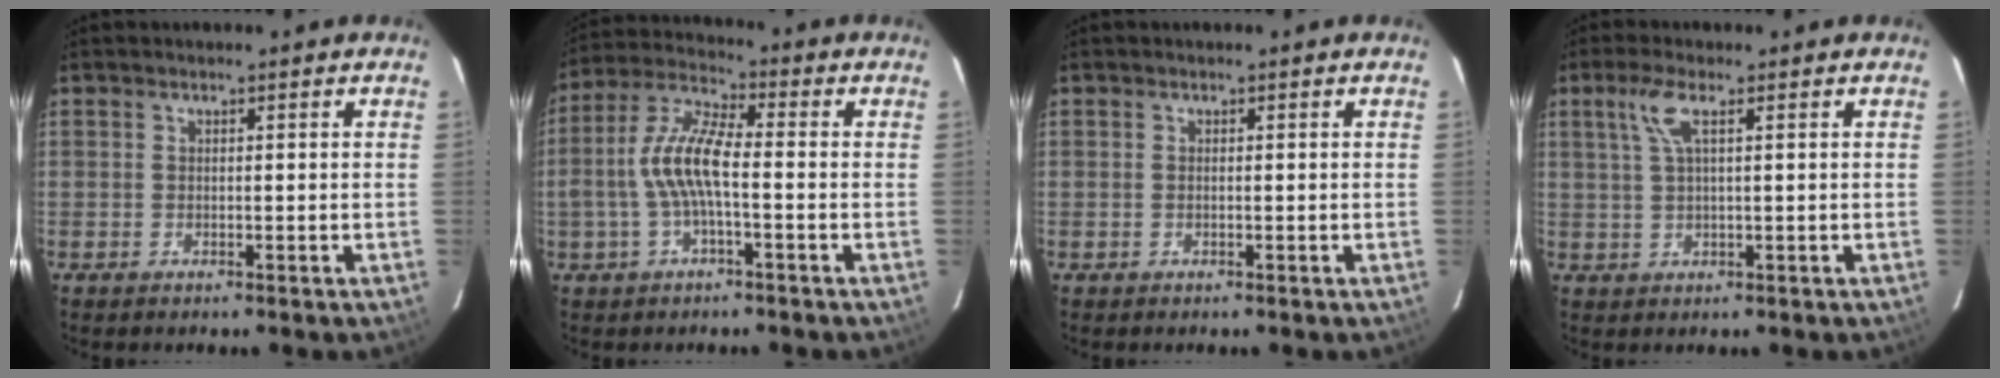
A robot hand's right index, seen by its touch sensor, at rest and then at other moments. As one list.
[{"total": 9.5, "force": [-1.6, 2.7, 9.0], "torque": [-0.194, 0.012, -0.032]}, {"total": 0.0}, {"total": 4.1, "force": [1.7, 0.6, 3.7], "torque": [-0.081, 0.006, 0.036]}]